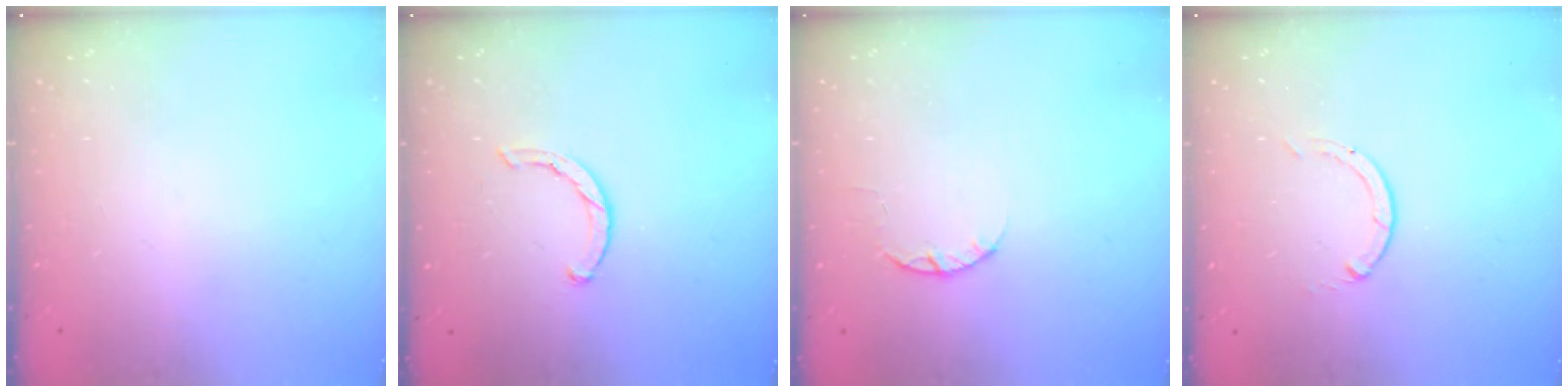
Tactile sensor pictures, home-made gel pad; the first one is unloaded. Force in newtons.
{"total": 1.9, "press": 1.9, "slide": 0.3}
{"total": 2.4, "press": 2.4, "slide": 0.4}
{"total": 0.0}